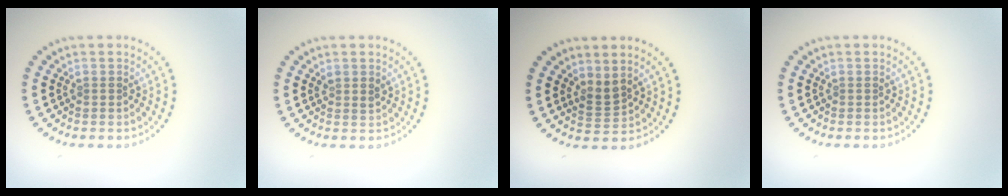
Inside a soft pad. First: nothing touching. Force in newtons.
{"total": 0.9, "press": 0.8, "slide": 0.4}
{"total": 1.7, "press": 1.2, "slide": 1.2}
{"total": 0.0}